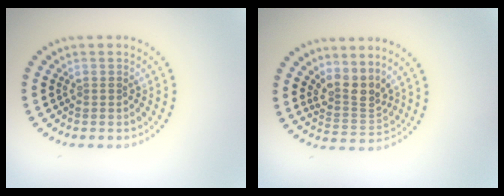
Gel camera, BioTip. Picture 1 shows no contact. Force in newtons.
{"total": 3.1, "press": 2.2, "slide": 2.2}